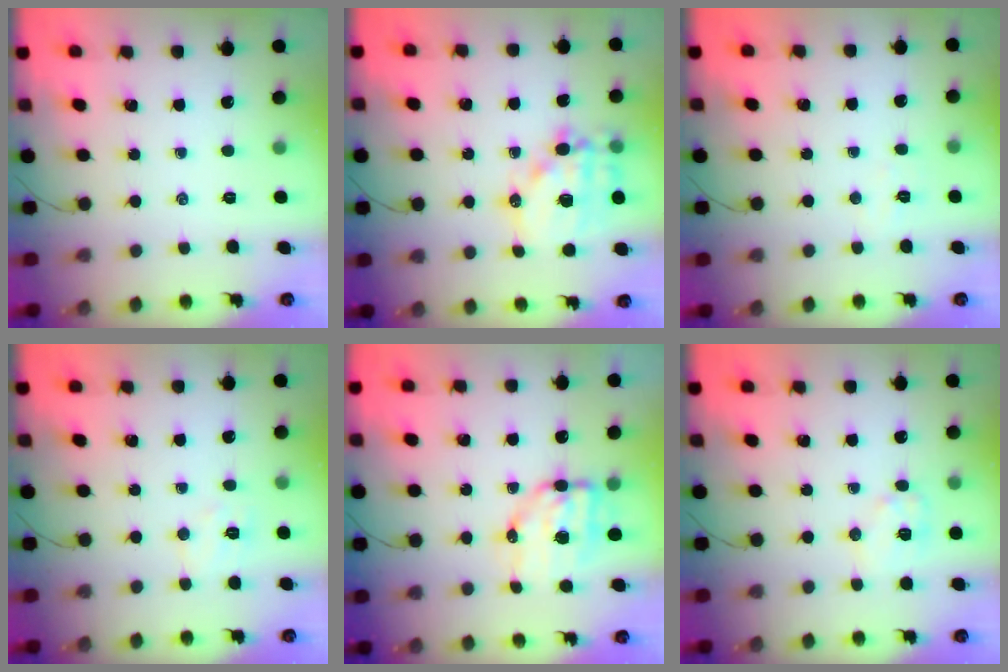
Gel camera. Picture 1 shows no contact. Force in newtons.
{"total": 14.7, "press": 14.4, "slide": 3.1}
{"total": 2.7, "press": 2.6, "slide": 0.7}
{"total": 5.1, "press": 5.0, "slide": 1.0}
{"total": 7.9, "press": 7.7, "slide": 1.4}
{"total": 7.8, "press": 7.7, "slide": 0.8}